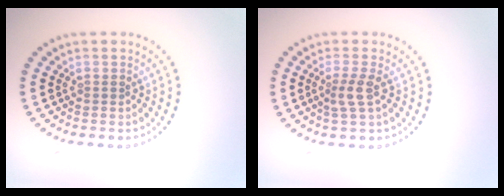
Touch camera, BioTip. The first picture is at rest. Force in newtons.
{"total": 2.0, "press": 1.6, "slide": 1.2}